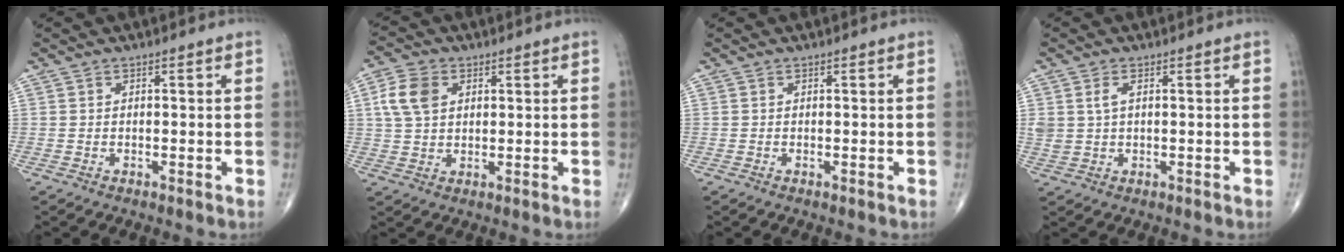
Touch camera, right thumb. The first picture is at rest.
{"total": 7.1, "force": [2.1, 4.9, 4.7], "torque": [-0.088, 0.004, 0.039]}
{"total": 0.0}
{"total": 3.1, "force": [1.0, 1.8, 2.3], "torque": [-0.054, -0.001, 0.025]}